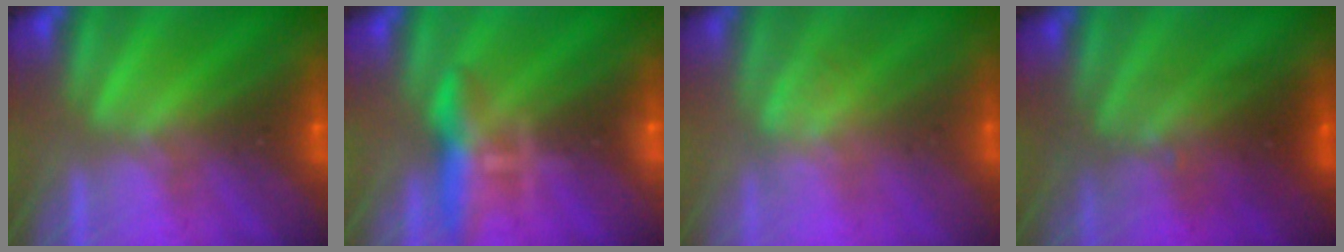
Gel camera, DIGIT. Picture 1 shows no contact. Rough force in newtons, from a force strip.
{"total": 7.8}
{"total": 2.4}
{"total": 2.6}